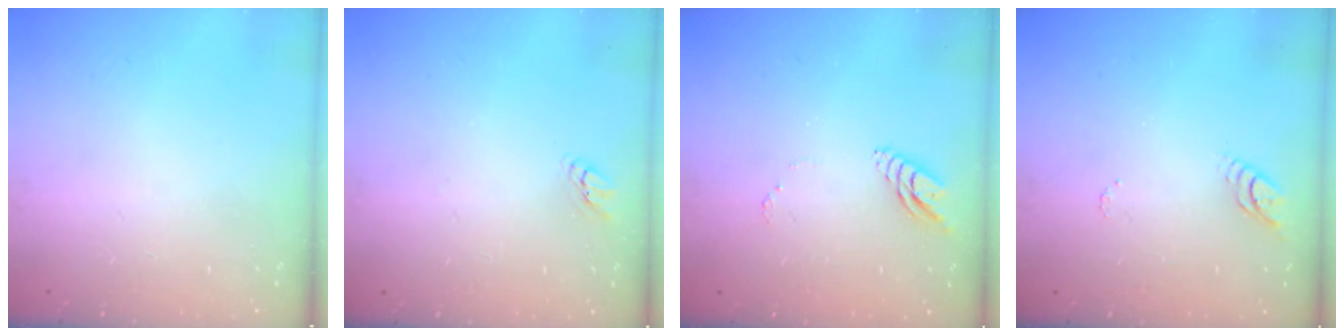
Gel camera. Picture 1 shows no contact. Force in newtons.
{"total": 2.2, "press": 2.2, "slide": 0.1}
{"total": 6.2, "press": 6.2, "slide": 0.5}
{"total": 3.4, "press": 3.4, "slide": 0.4}